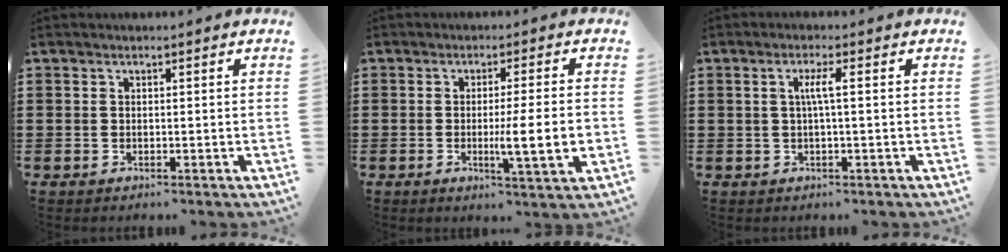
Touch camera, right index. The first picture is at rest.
{"total": 7.3, "force": [-1.1, 0.3, 7.2], "torque": [-0.111, -0.014, -0.021]}
{"total": 2.8, "force": [0.1, 0.0, 2.8], "torque": [-0.054, -0.002, -0.003]}